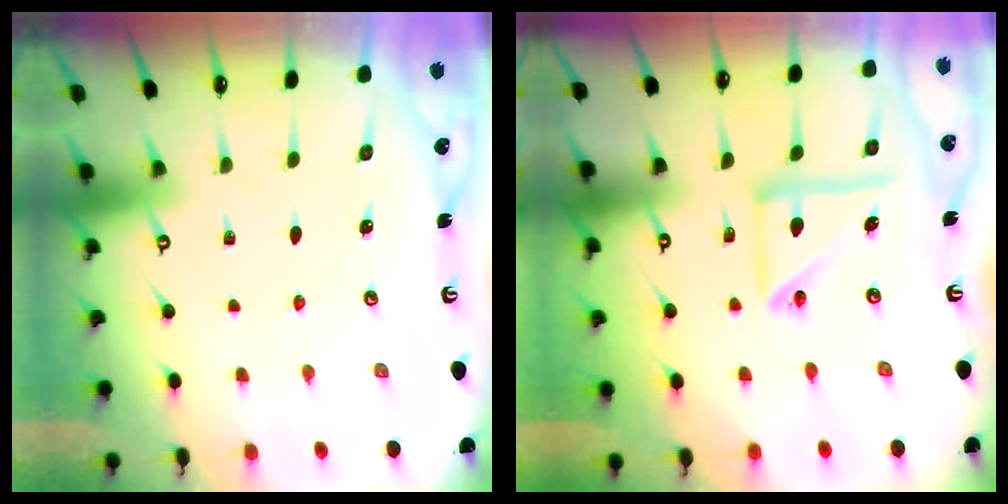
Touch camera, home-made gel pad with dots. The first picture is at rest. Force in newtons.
{"total": 13.8, "press": 13.6, "slide": 2.2}